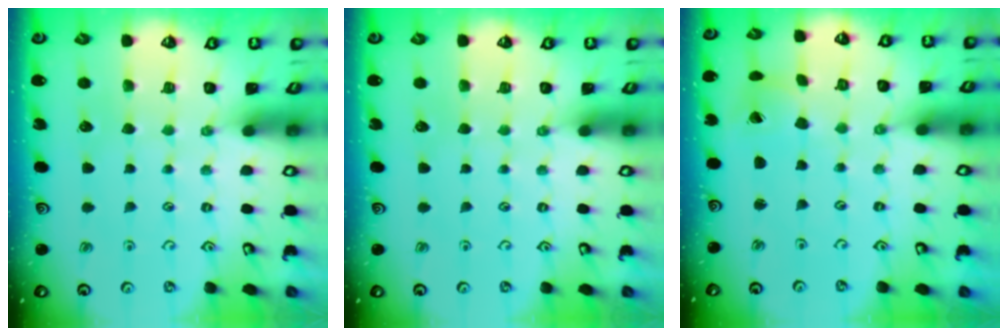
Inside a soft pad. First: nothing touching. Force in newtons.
{"total": 0.0}
{"total": 1.9, "press": 1.9, "slide": 0.2}